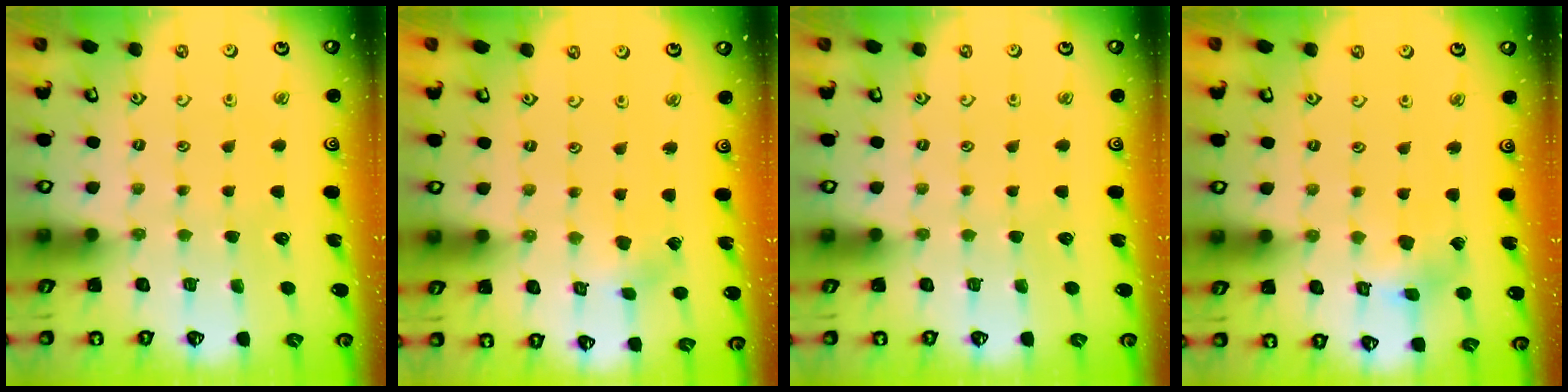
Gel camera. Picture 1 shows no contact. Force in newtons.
{"total": 2.1, "press": 2.1, "slide": 0.2}
{"total": 0.0}
{"total": 4.9, "press": 4.9, "slide": 0.7}